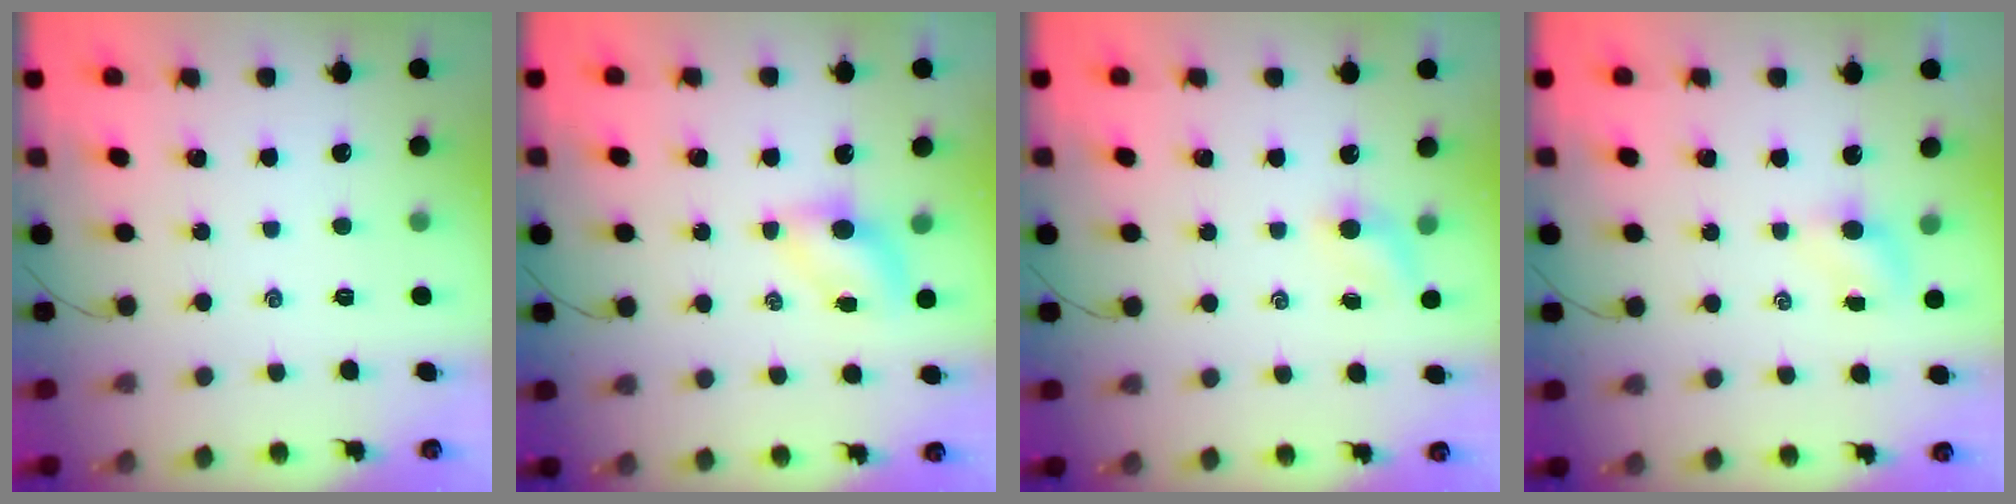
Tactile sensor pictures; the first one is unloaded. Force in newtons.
{"total": 4.4, "press": 4.4, "slide": 0.7}
{"total": 3.5, "press": 3.4, "slide": 1.1}
{"total": 4.0, "press": 3.9, "slide": 1.0}